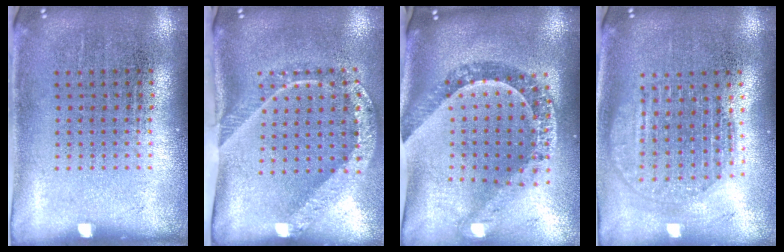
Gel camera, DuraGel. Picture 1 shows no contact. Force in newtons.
{"total": 2.4, "press": 1.7, "slide": 1.7}
{"total": 1.4, "press": 1.3, "slide": 0.6}
{"total": 1.9, "press": 1.5, "slide": 1.0}